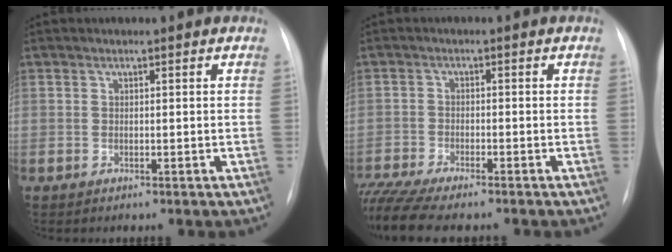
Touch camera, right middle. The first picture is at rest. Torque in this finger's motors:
{"motor_torque": [1.10, -1.04, 0.20, 0.12]}